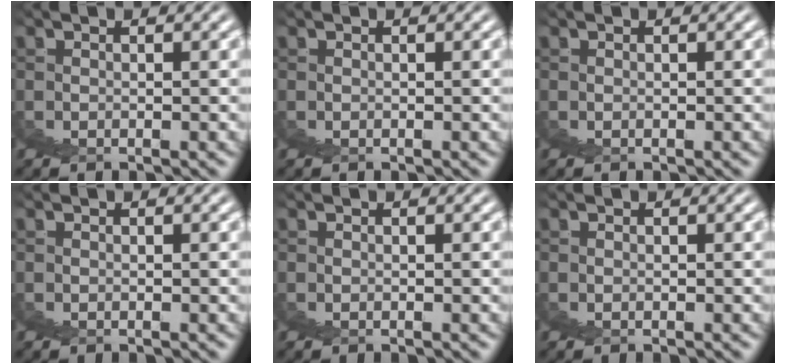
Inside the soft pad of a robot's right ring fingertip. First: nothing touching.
{"total": 0.0}
{"total": 0.0}
{"total": 0.0}
{"total": 0.0}
{"total": 0.0}